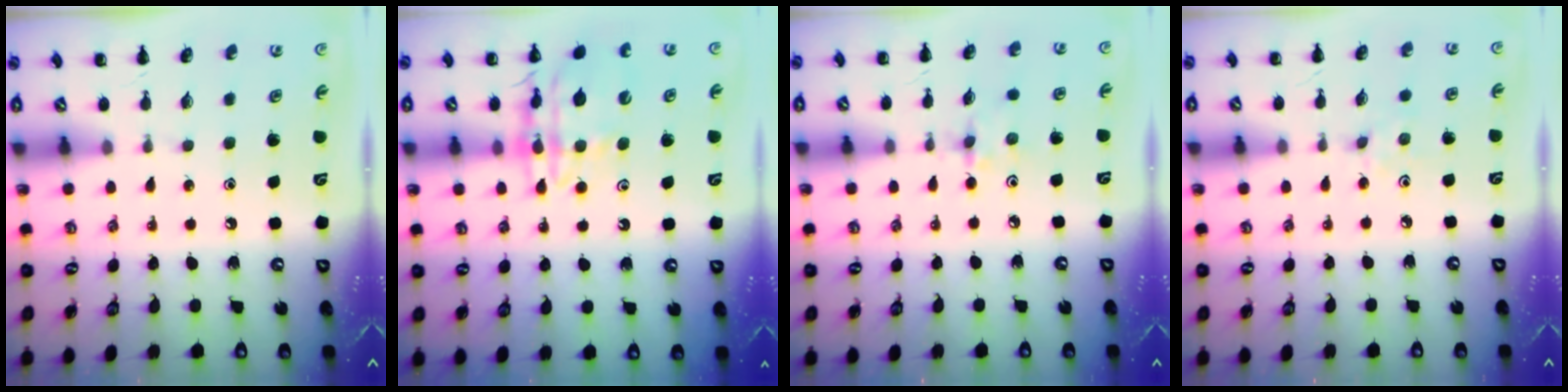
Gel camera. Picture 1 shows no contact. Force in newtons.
{"total": 14.5, "press": 14.3, "slide": 2.4}
{"total": 2.2, "press": 2.1, "slide": 0.6}
{"total": 2.5, "press": 2.3, "slide": 0.9}